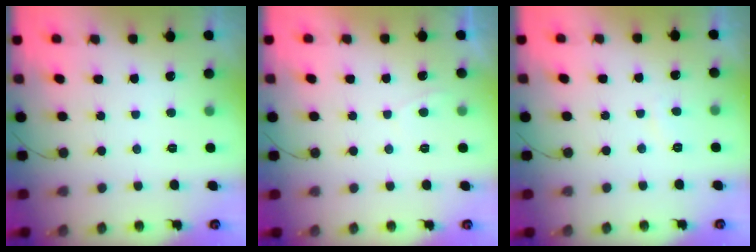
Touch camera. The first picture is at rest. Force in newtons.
{"total": 0.0}
{"total": 1.3, "press": 1.2, "slide": 0.5}